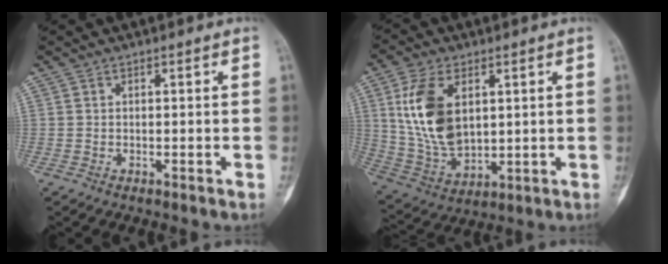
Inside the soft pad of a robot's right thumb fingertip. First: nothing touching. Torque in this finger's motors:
{"motor_torque": [-0.12, 2.28, 0.84, -0.43, 0.41]}